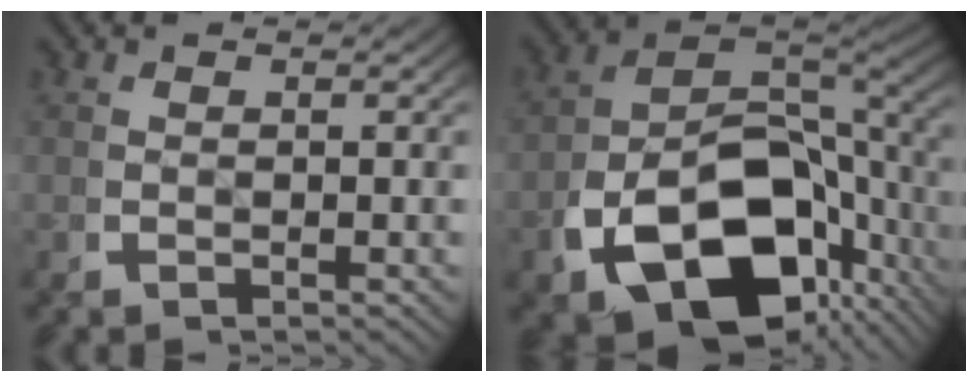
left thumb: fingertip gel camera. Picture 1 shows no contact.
{"total": 17.9, "force": [-5.1, 11.2, 13.0], "torque": [-0.233, -0.059, -0.057]}